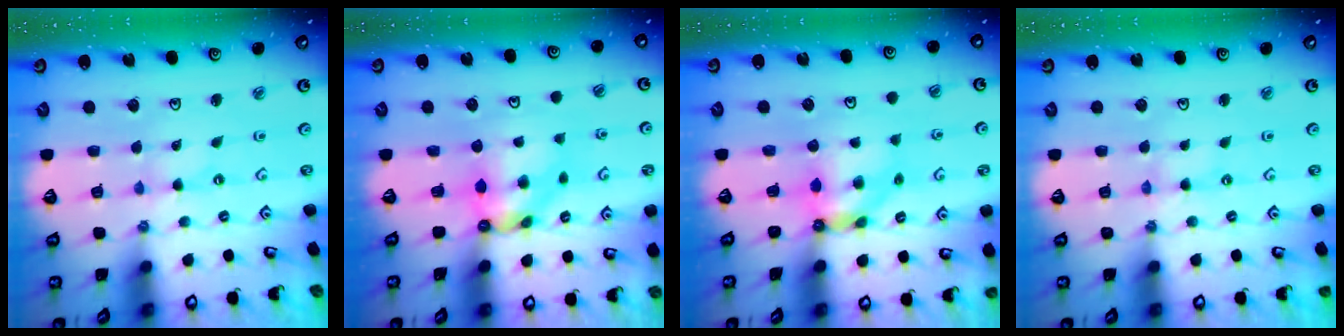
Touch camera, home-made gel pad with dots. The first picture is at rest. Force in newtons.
{"total": 6.7, "press": 6.7, "slide": 0.8}
{"total": 6.6, "press": 6.6, "slide": 0.5}
{"total": 0.0}